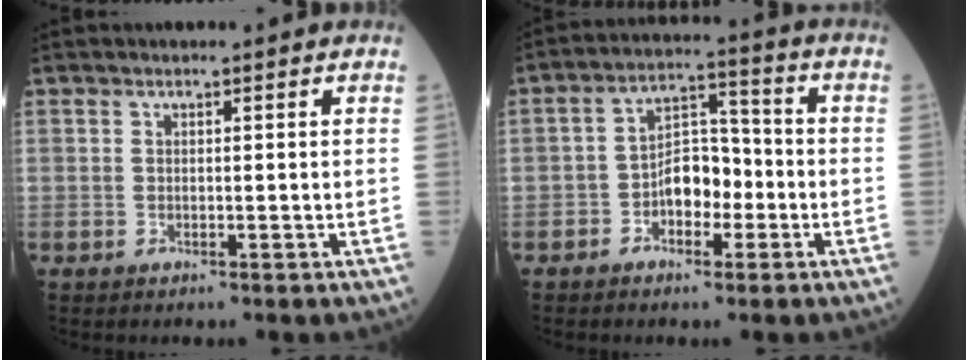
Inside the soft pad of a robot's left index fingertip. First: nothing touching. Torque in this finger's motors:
{"motor_torque": [0.87, 0.47, 0.18, 0.09]}